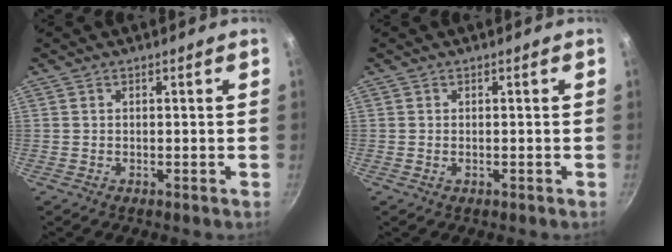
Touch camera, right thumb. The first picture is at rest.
{"total": 0.6, "force": [-0.2, 0.3, 0.5], "torque": [-0.008, 0.001, -0.002]}